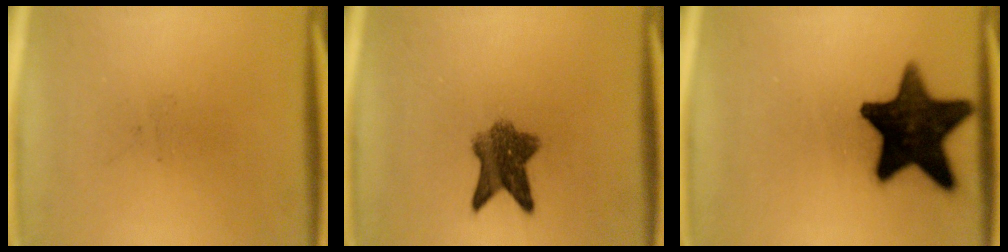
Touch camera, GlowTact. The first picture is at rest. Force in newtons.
{"total": 6.9}
{"total": 17.7}